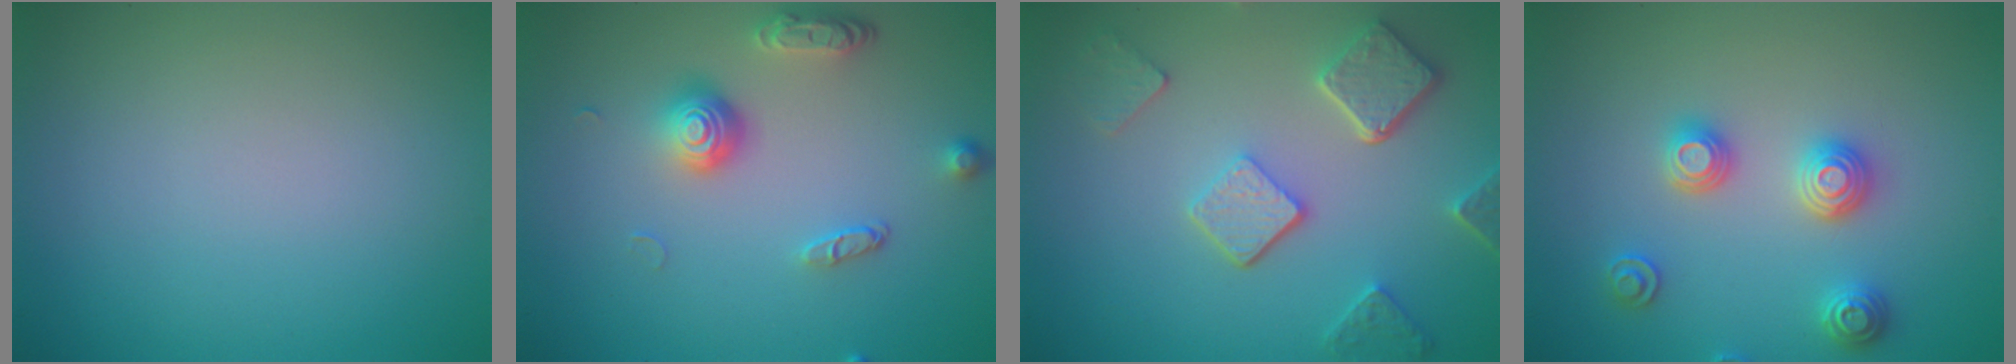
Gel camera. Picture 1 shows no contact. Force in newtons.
{"total": 3.7, "press": 2.8, "slide": 2.5}
{"total": 5.1, "press": 3.9, "slide": 3.3}
{"total": 3.1, "press": 3.0, "slide": 0.4}